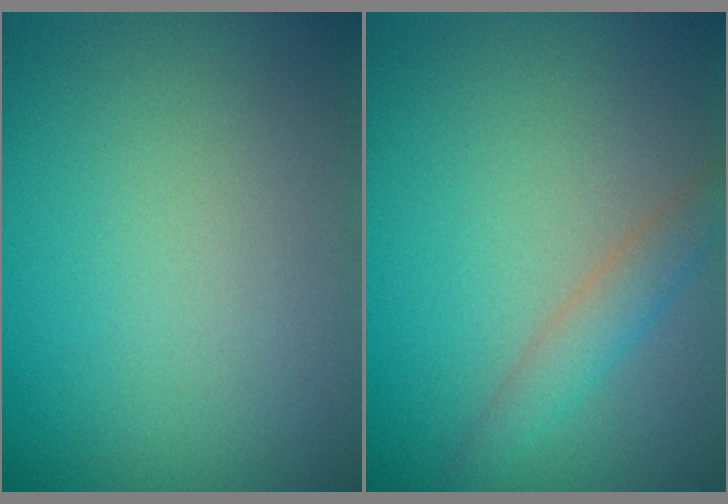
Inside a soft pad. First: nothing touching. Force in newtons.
{"total": 2.2, "press": 2.2, "slide": 0.1}